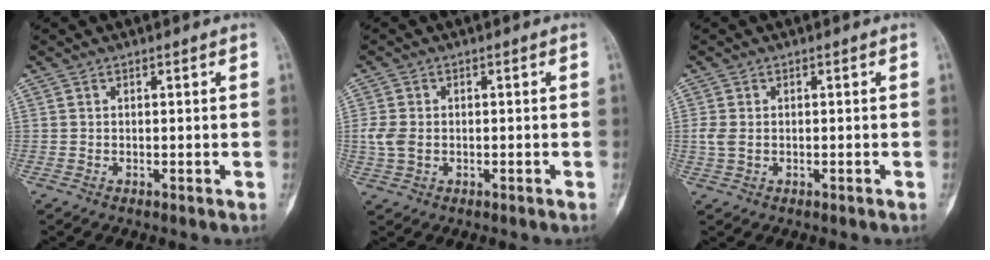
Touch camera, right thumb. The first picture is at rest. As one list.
[{"total": 4.0, "force": [-0.5, 2.8, 2.8], "torque": [-0.063, 0.008, -0.009]}, {"total": 2.5, "force": [-0.2, 1.7, 1.9], "torque": [-0.051, 0.006, -0.006]}]